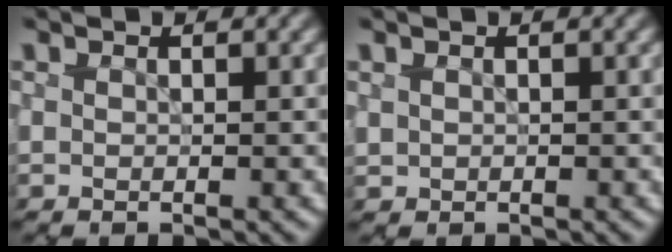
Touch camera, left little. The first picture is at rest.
{"total": 0.7, "force": [0.4, -0.2, -0.6], "torque": [0.014, 0.007, 0.012]}